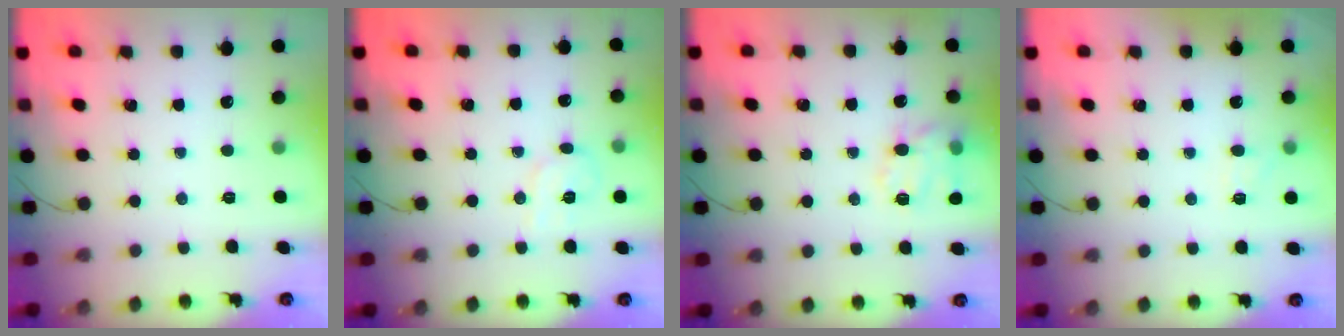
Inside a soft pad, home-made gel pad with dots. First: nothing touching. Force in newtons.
{"total": 6.6, "press": 6.4, "slide": 1.8}
{"total": 14.7, "press": 14.5, "slide": 1.8}
{"total": 5.0, "press": 4.8, "slide": 1.5}